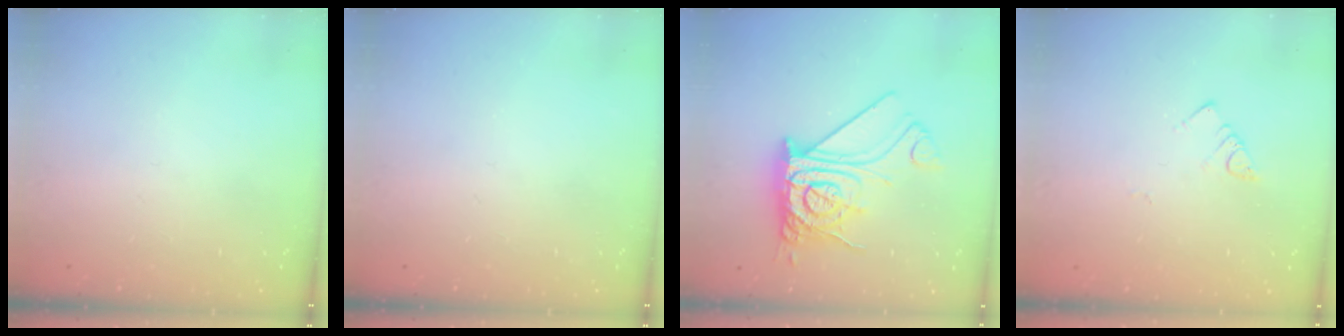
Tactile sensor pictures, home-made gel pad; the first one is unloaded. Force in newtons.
{"total": 0.0}
{"total": 15.8, "press": 15.7, "slide": 1.4}
{"total": 2.7, "press": 2.6, "slide": 0.5}